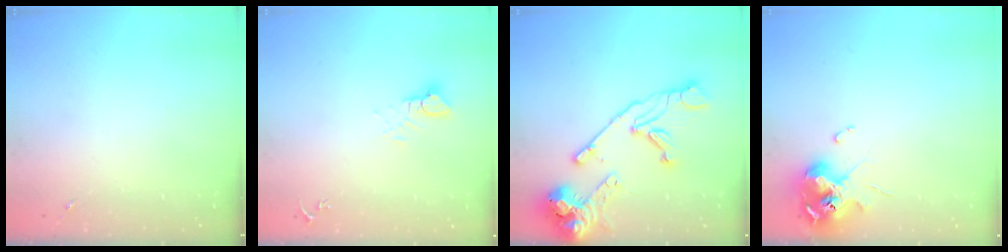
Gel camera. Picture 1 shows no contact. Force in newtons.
{"total": 4.2, "press": 4.2, "slide": 0.4}
{"total": 18.4, "press": 18.2, "slide": 2.3}
{"total": 11.6, "press": 11.5, "slide": 1.5}